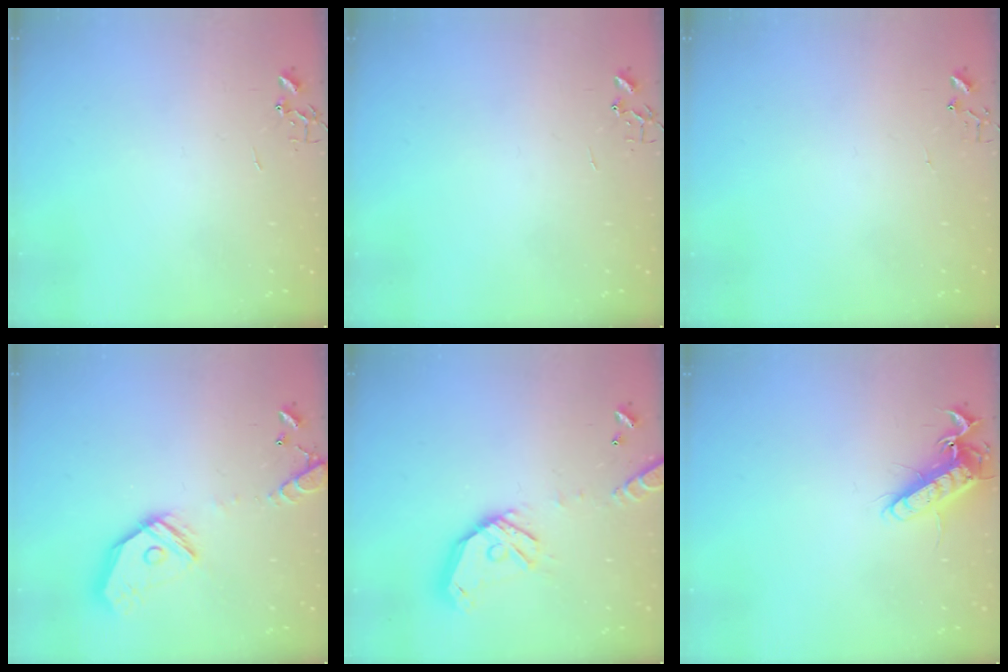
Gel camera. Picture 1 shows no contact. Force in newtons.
{"total": 0.0}
{"total": 3.6, "press": 3.6, "slide": 0.4}
{"total": 16.6, "press": 16.4, "slide": 2.8}
{"total": 16.2, "press": 16.0, "slide": 2.7}
{"total": 13.3, "press": 13.2, "slide": 1.1}